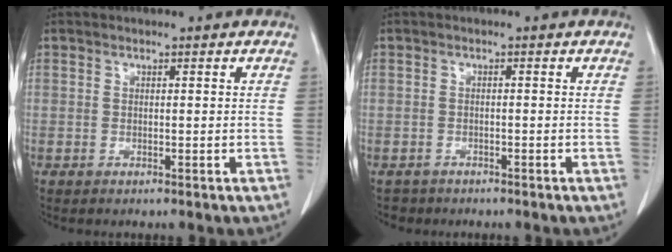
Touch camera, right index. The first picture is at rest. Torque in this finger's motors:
{"motor_torque": [-0.78, -0.12, -0.52, -0.09]}